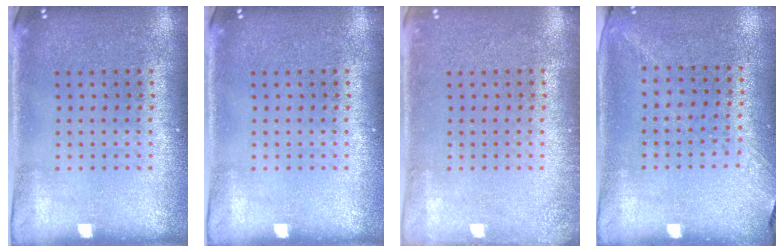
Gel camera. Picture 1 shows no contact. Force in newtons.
{"total": 0.0}
{"total": 1.1, "press": 1.1, "slide": 0.1}
{"total": 1.3, "press": 1.0, "slide": 0.8}